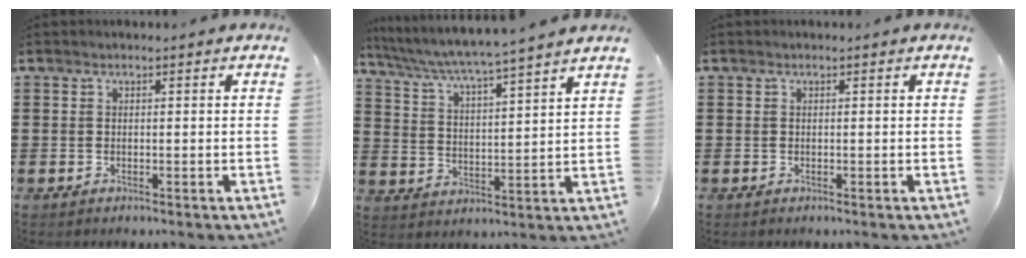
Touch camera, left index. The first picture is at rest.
{"total": 4.4, "force": [4.1, -0.8, 1.6], "torque": [-0.053, -0.033, 0.061]}
{"total": 0.0}